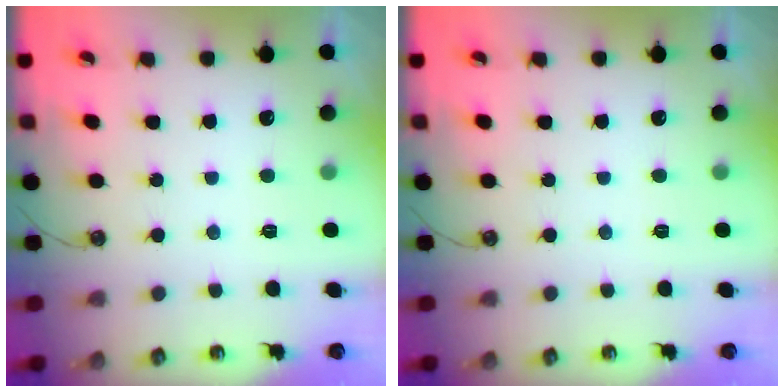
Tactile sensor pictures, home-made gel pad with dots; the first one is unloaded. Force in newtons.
{"total": 0.0}